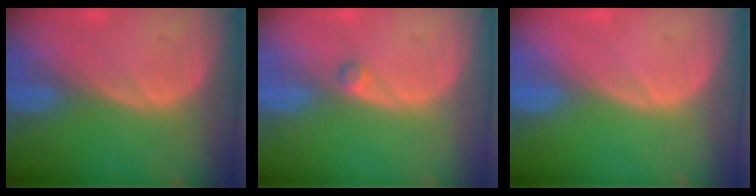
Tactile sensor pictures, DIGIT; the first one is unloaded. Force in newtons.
{"total": 1.0, "press": 1.0, "slide": 0.2}
{"total": 0.0}